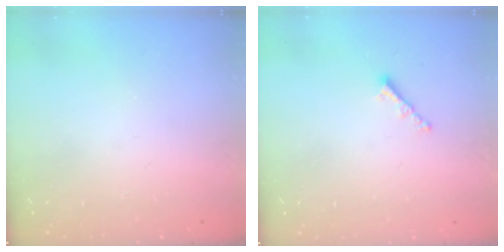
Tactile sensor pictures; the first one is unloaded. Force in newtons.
{"total": 1.8, "press": 1.7, "slide": 0.5}